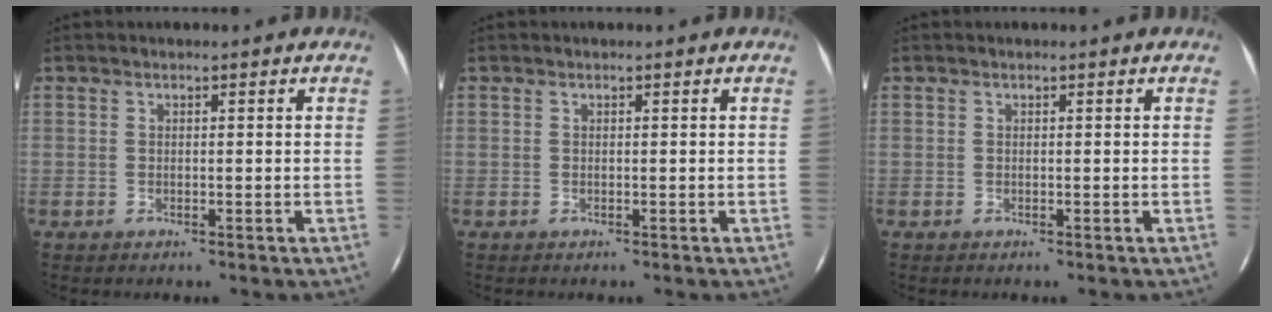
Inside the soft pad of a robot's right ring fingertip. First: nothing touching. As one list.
[{"total": 0.0}, {"total": 0.0}]